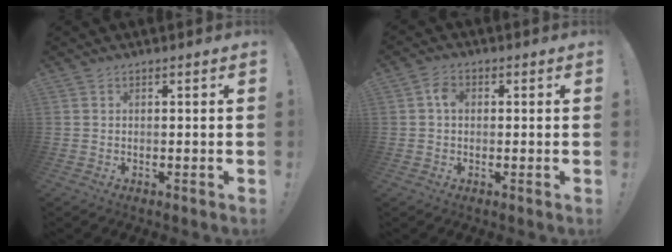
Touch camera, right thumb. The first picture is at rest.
{"total": 3.5, "force": [0.3, 2.4, 2.5], "torque": [-0.041, 0.007, 0.004]}